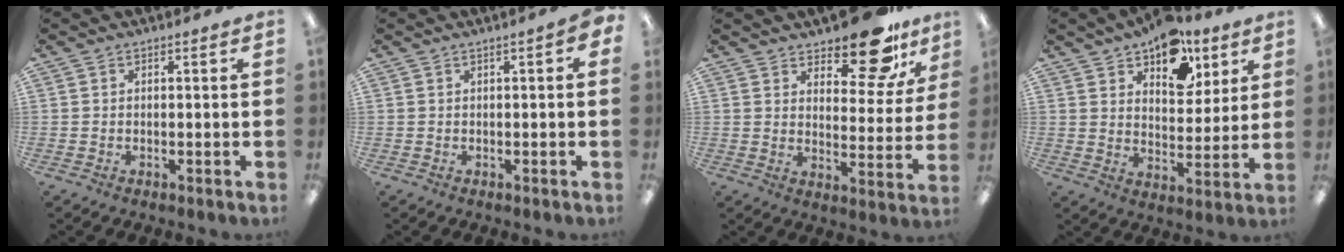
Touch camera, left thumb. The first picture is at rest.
{"total": 1.2, "force": [0.1, 0.3, 1.1], "torque": [-0.021, 0.001, 0.002]}
{"total": 13.8, "force": [10.8, 5.1, 6.9], "torque": [-0.091, -0.069, 0.186]}
{"total": 13.2, "force": [9.5, 7.3, 5.7], "torque": [-0.065, -0.057, 0.165]}